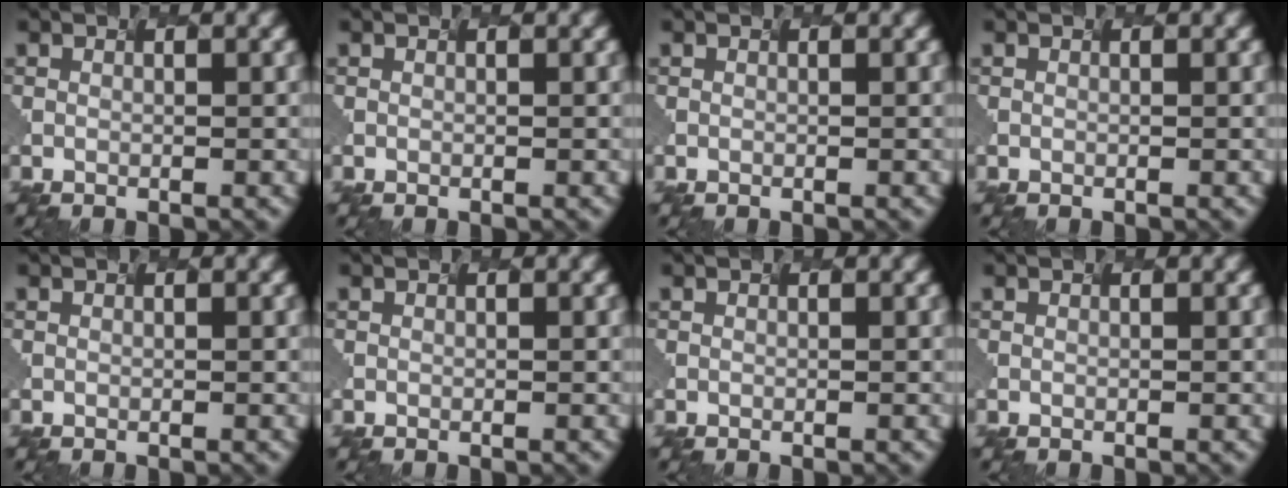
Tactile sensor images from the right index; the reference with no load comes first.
{"total": 0.0}
{"total": 0.0}
{"total": 0.0}
{"total": 0.0}
{"total": 0.0}
{"total": 0.0}
{"total": 0.0}